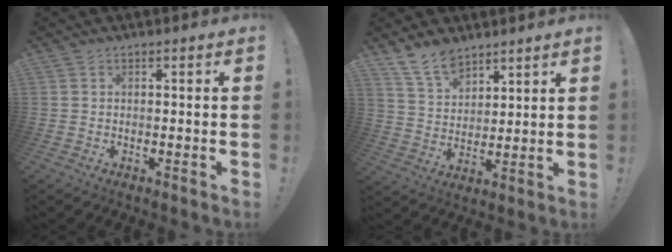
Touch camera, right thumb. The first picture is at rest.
{"total": 10.7, "force": [8.5, 5.7, 3.2], "torque": [-0.059, -0.055, 0.165]}